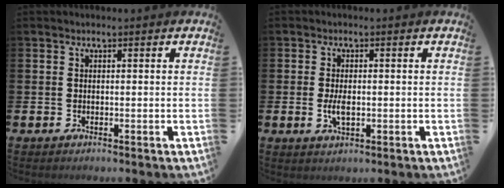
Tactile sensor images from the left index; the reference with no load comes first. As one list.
[{"total": 3.0, "force": [-0.2, 1.4, 2.7], "torque": [-0.043, -0.001, -0.006]}]